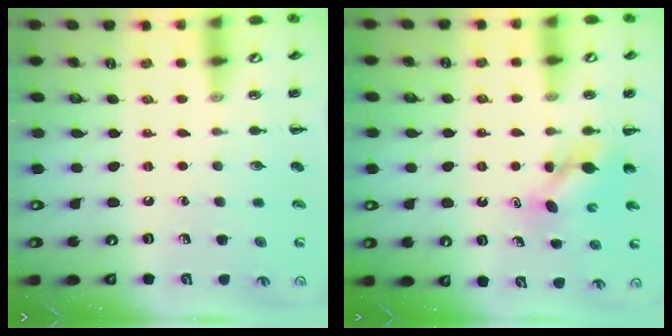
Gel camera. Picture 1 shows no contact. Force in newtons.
{"total": 5.0, "press": 4.9, "slide": 0.5}